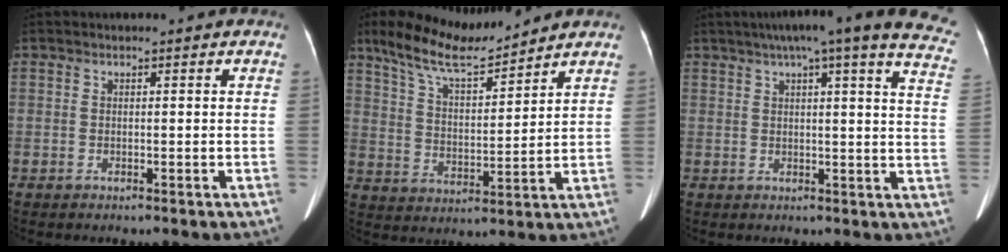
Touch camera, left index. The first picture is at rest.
{"total": 10.5, "force": [9.3, 1.4, 4.7], "torque": [-0.095, -0.001, 0.172]}
{"total": 24.6, "force": [19.7, 2.0, 14.6], "torque": [-0.173, -0.009, 0.220]}